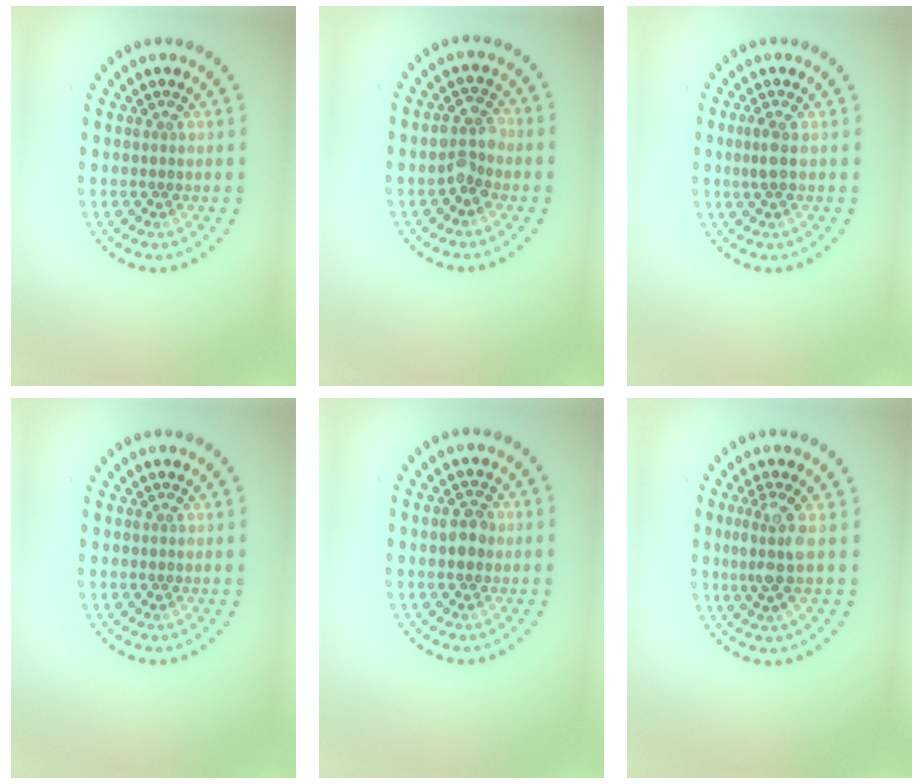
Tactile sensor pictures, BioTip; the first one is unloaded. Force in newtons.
{"total": 2.5, "press": 2.5, "slide": 0.5}
{"total": 1.2, "press": 1.2, "slide": 0.5}
{"total": 0.0}
{"total": 1.9, "press": 1.9, "slide": 0.3}
{"total": 2.9, "press": 2.2, "slide": 1.9}